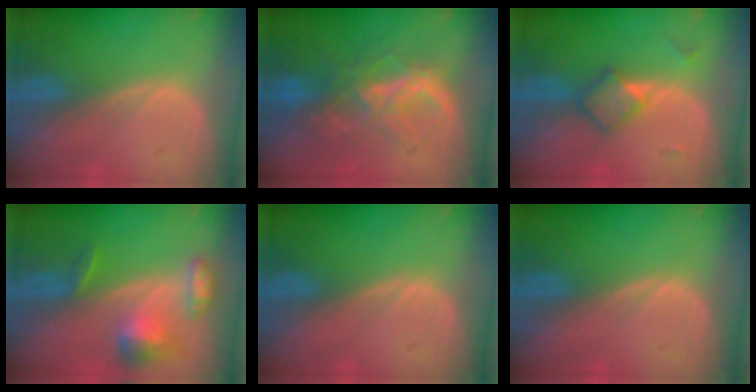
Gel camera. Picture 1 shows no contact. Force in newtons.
{"total": 8.1, "press": 7.6, "slide": 2.7}
{"total": 4.7, "press": 4.4, "slide": 1.6}
{"total": 7.0, "press": 6.5, "slide": 2.6}
{"total": 0.0}
{"total": 0.0}